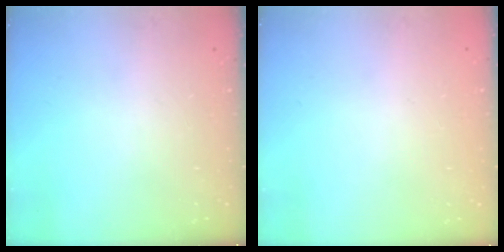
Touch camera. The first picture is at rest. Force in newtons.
{"total": 0.0}